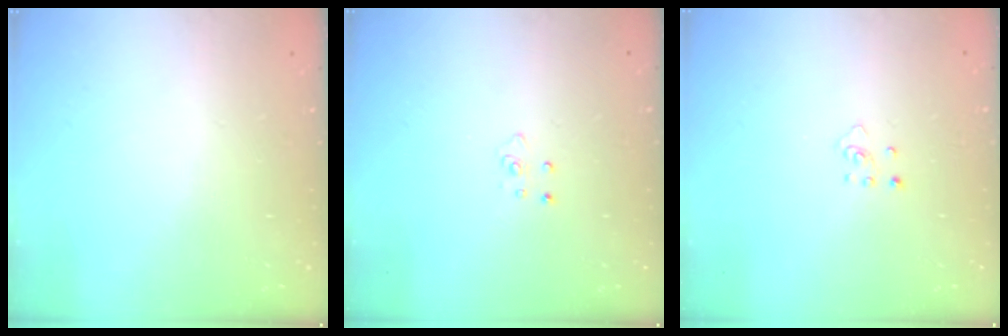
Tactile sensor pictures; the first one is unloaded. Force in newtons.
{"total": 3.6, "press": 3.6, "slide": 0.3}
{"total": 3.6, "press": 3.6, "slide": 0.4}